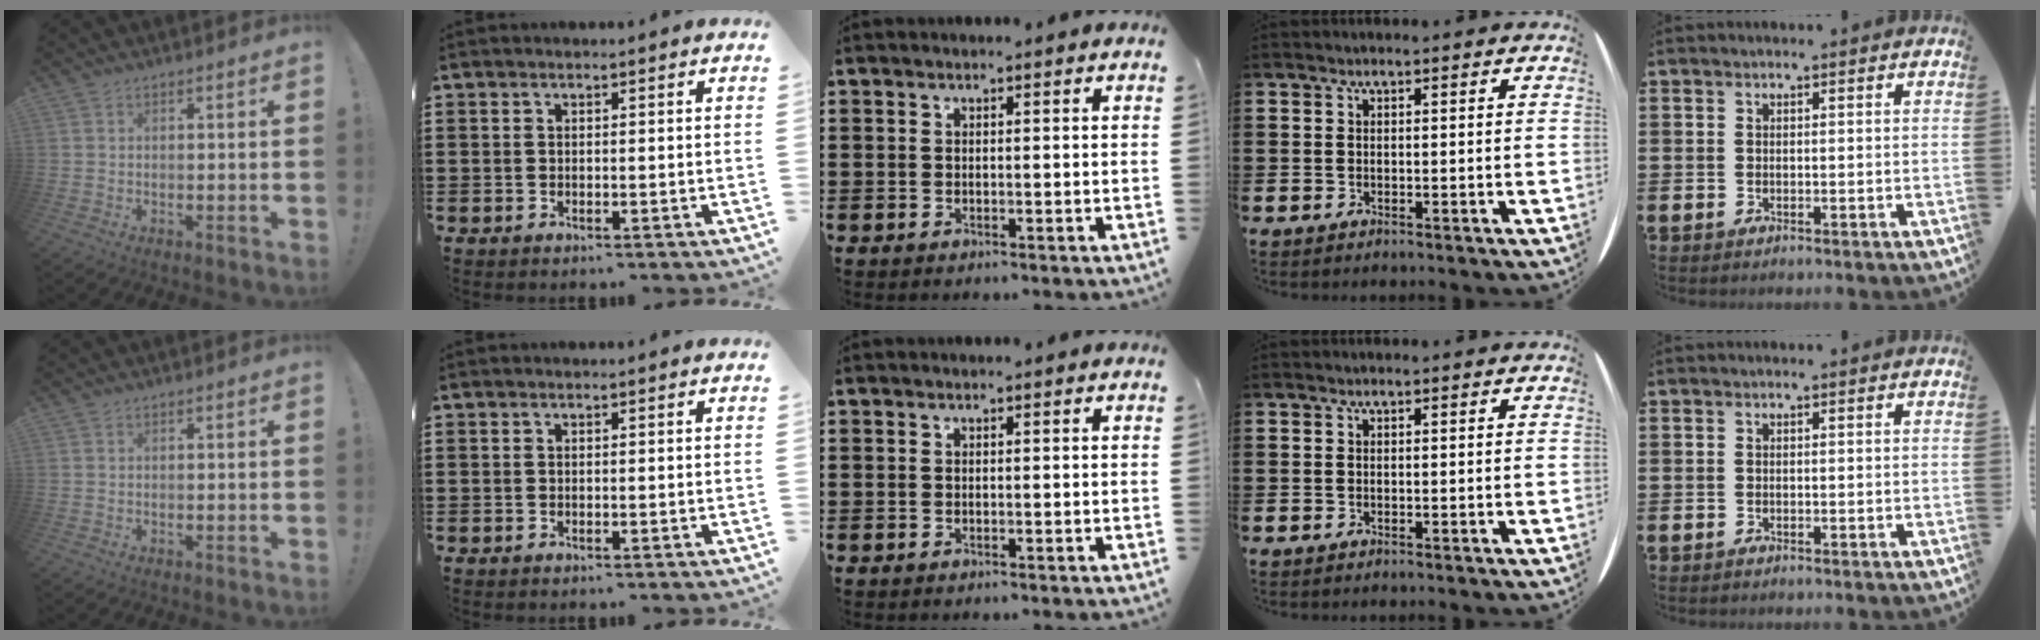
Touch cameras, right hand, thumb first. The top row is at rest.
{}